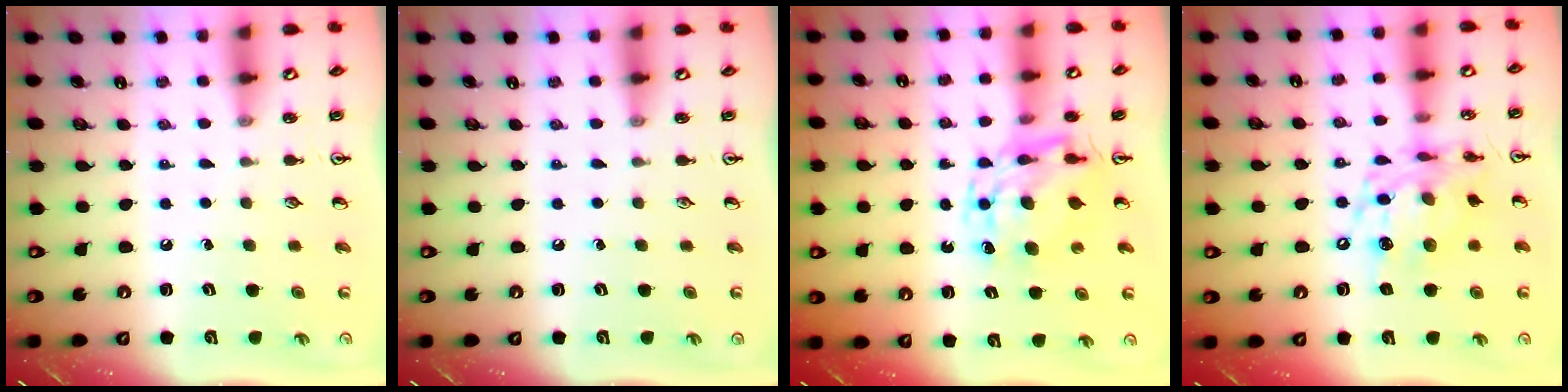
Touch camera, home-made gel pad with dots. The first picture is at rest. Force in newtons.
{"total": 0.0}
{"total": 10.0, "press": 10.0, "slide": 0.9}
{"total": 13.8, "press": 13.8, "slide": 1.1}